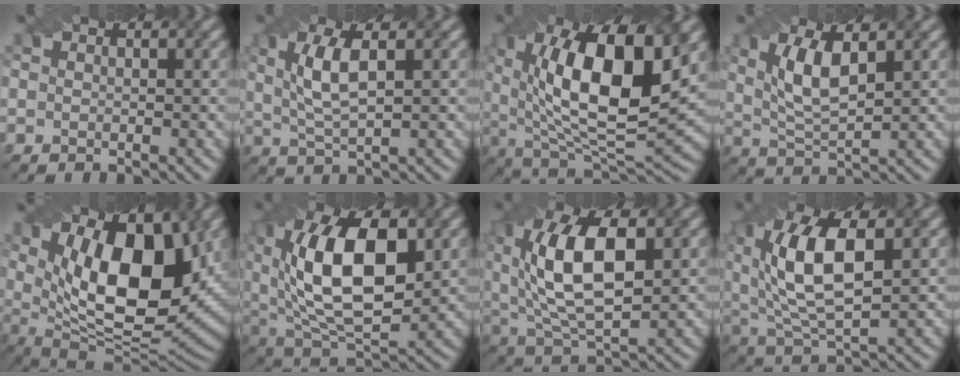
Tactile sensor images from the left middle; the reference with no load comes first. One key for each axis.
{"total": 4.4, "fx": 0.7, "fy": 1.3, "fz": 4.2, "tx": -0.086, "ty": 0.008, "tz": 0.031}
{"total": 14.1, "fx": 3.1, "fy": 6.1, "fz": 12.3, "tx": -0.197, "ty": 0.002, "tz": 0.058}
{"total": 5.1, "fx": 1.2, "fy": 1.8, "fz": 4.7, "tx": -0.098, "ty": 0.005, "tz": 0.038}
{"total": 13.7, "fx": 2.8, "fy": 6.0, "fz": 11.9, "tx": -0.172, "ty": -0.005, "tz": 0.055}
{"total": 12.7, "fx": 1.9, "fy": 6.7, "fz": 10.6, "tx": -0.185, "ty": 0.009, "tz": 0.043}
{"total": 10.2, "fx": 1.4, "fy": 4.8, "fz": 8.9, "tx": -0.166, "ty": 0.014, "tz": 0.033}
{"total": 9.3, "fx": 1.6, "fy": 4.1, "fz": 8.2, "tx": -0.167, "ty": 0.010, "tz": 0.037}